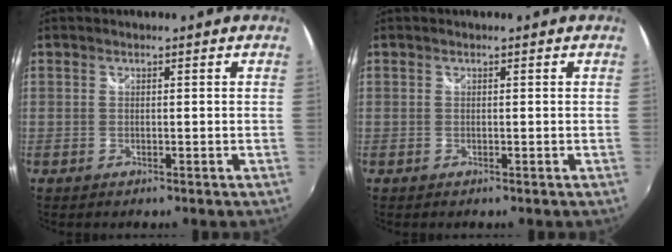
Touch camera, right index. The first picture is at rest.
{"total": 0.0}